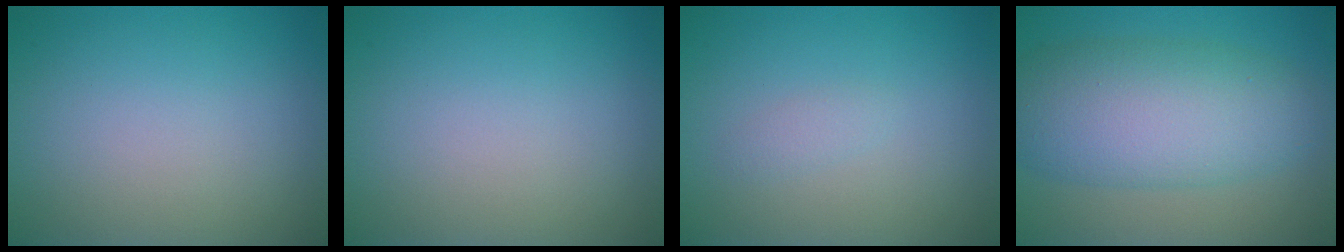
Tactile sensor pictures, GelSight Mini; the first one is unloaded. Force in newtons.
{"total": 0.0}
{"total": 0.8, "press": 0.8, "slide": 0.1}
{"total": 8.5, "press": 8.5, "slide": 0.1}